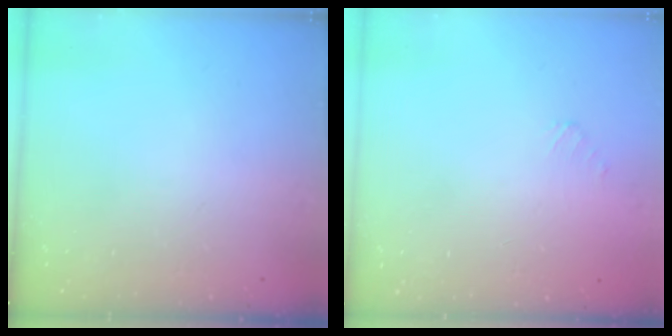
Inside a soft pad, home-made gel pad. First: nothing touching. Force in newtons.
{"total": 1.0, "press": 0.9, "slide": 0.4}